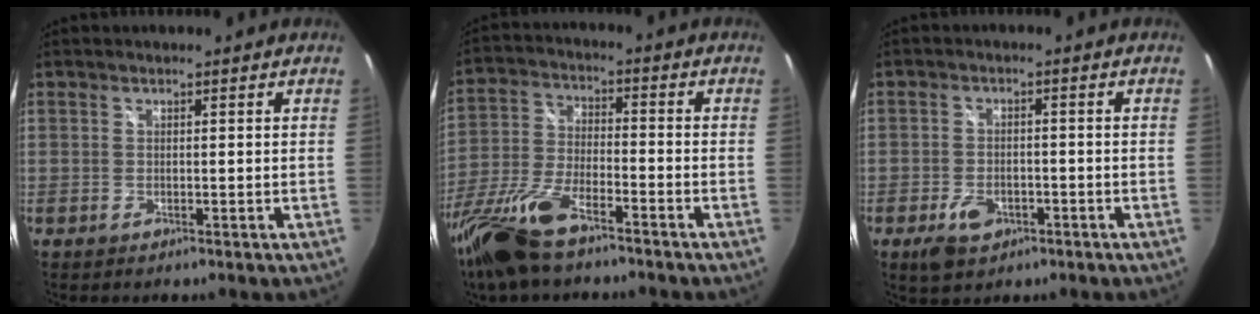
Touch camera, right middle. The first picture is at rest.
{"total": 15.6, "force": [-11.2, 4.9, 9.7], "torque": [-0.215, -0.032, -0.219]}
{"total": 5.8, "force": [-3.1, 3.6, 3.3], "torque": [-0.078, -0.002, -0.048]}